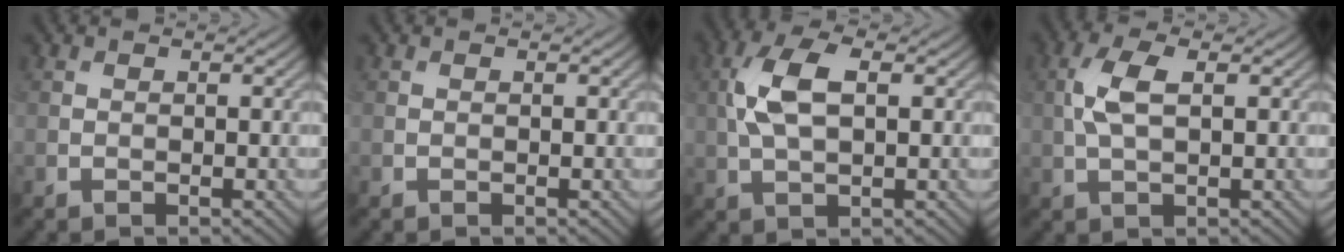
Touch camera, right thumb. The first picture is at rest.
{"total": 0.0}
{"total": 6.9, "force": [1.1, 3.2, 6.0], "torque": [-0.141, 0.013, 0.018]}
{"total": 4.4, "force": [0.7, 1.8, 4.0], "torque": [-0.098, 0.009, 0.014]}